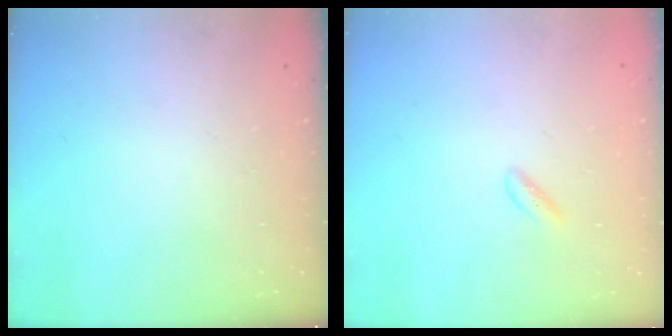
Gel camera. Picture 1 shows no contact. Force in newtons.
{"total": 1.3, "press": 1.1, "slide": 0.7}